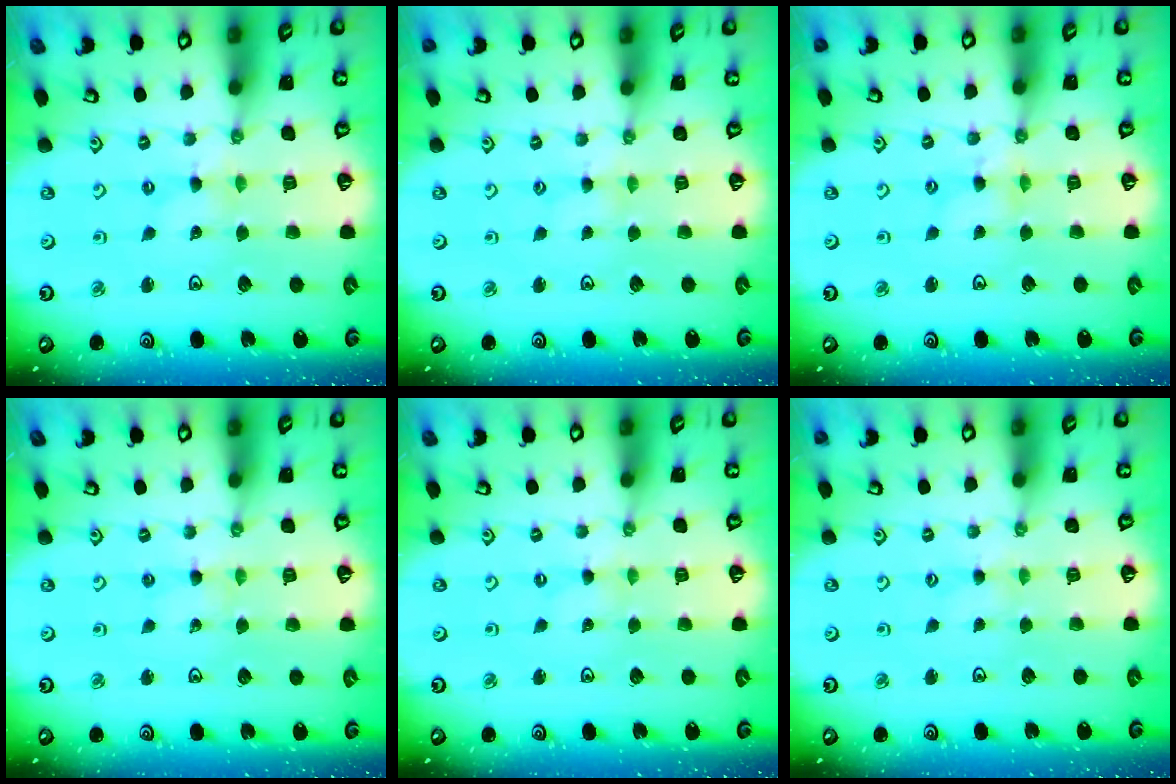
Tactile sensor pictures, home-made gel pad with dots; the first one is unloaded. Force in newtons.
{"total": 1.8, "press": 1.8, "slide": 0.2}
{"total": 4.0, "press": 3.9, "slide": 0.4}
{"total": 2.1, "press": 2.0, "slide": 0.3}
{"total": 0.0}
{"total": 0.0}